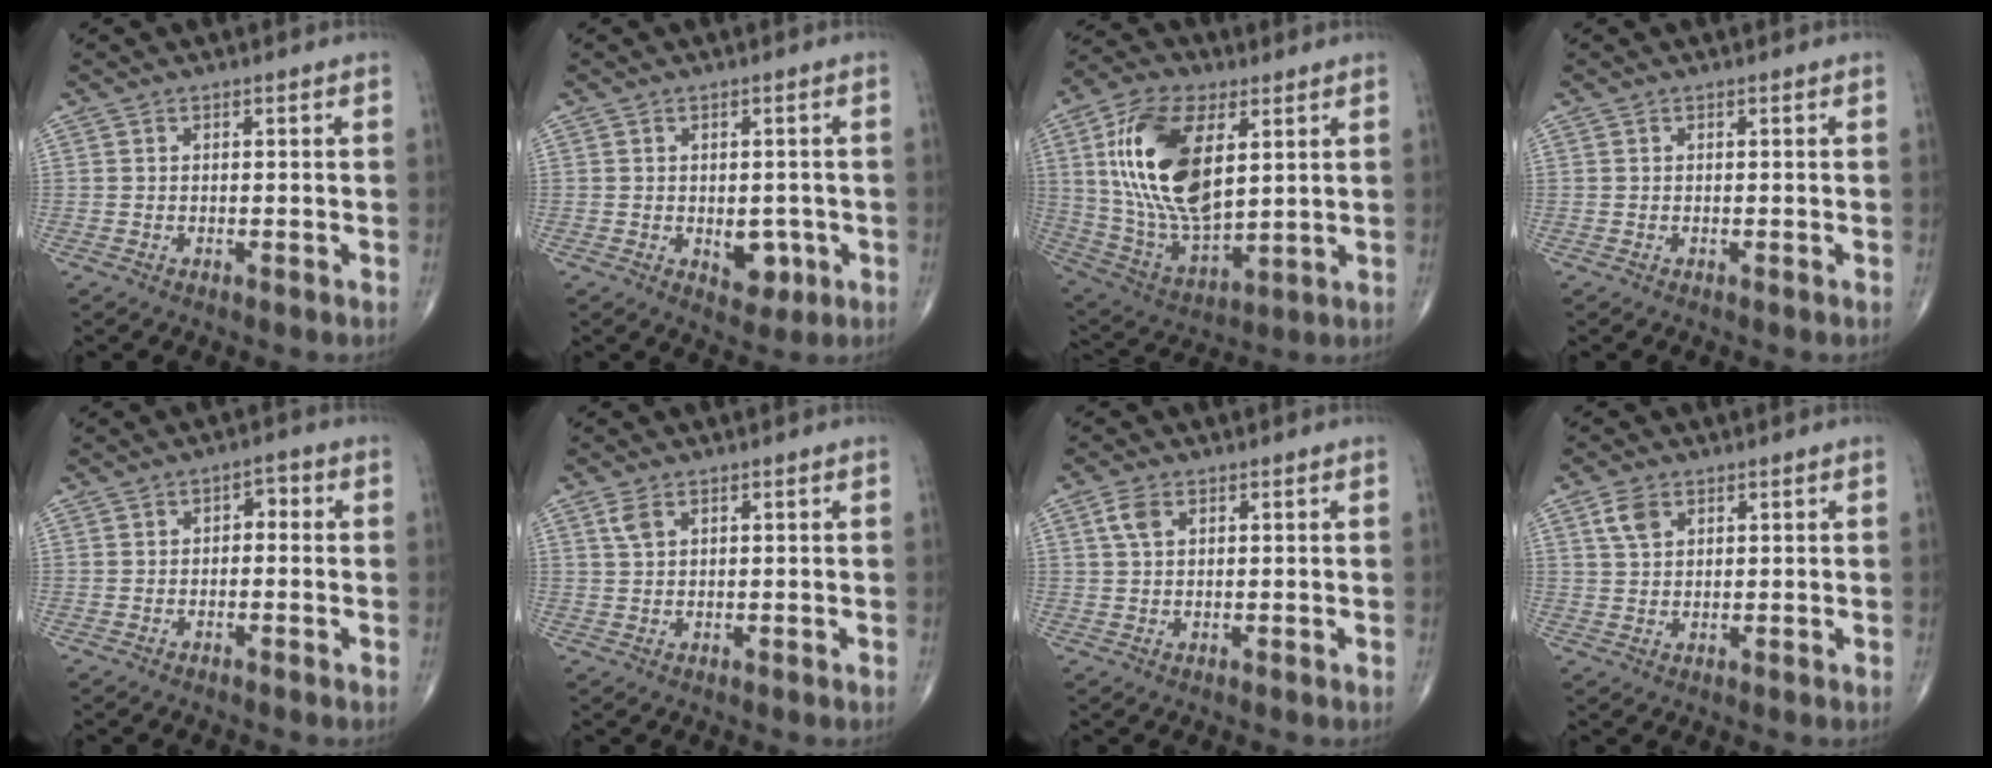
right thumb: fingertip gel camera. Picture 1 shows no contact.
{"total": 4.8, "force": [-1.1, 3.2, 3.5], "torque": [-0.017, -0.002, -0.007]}
{"total": 21.5, "force": [5.5, 11.0, 17.6], "torque": [-0.335, -0.018, 0.105]}
{"total": 0.0}
{"total": 2.5, "force": [-0.1, 1.6, 1.9], "torque": [-0.013, 0.012, -0.011]}
{"total": 2.3, "force": [1.2, 1.2, 1.6], "torque": [-0.036, 0.006, 0.029]}
{"total": 3.1, "force": [1.2, 1.7, 2.2], "torque": [-0.048, 0.007, 0.025]}
{"total": 3.8, "force": [1.9, 2.4, 2.3], "torque": [-0.040, -0.001, 0.039]}